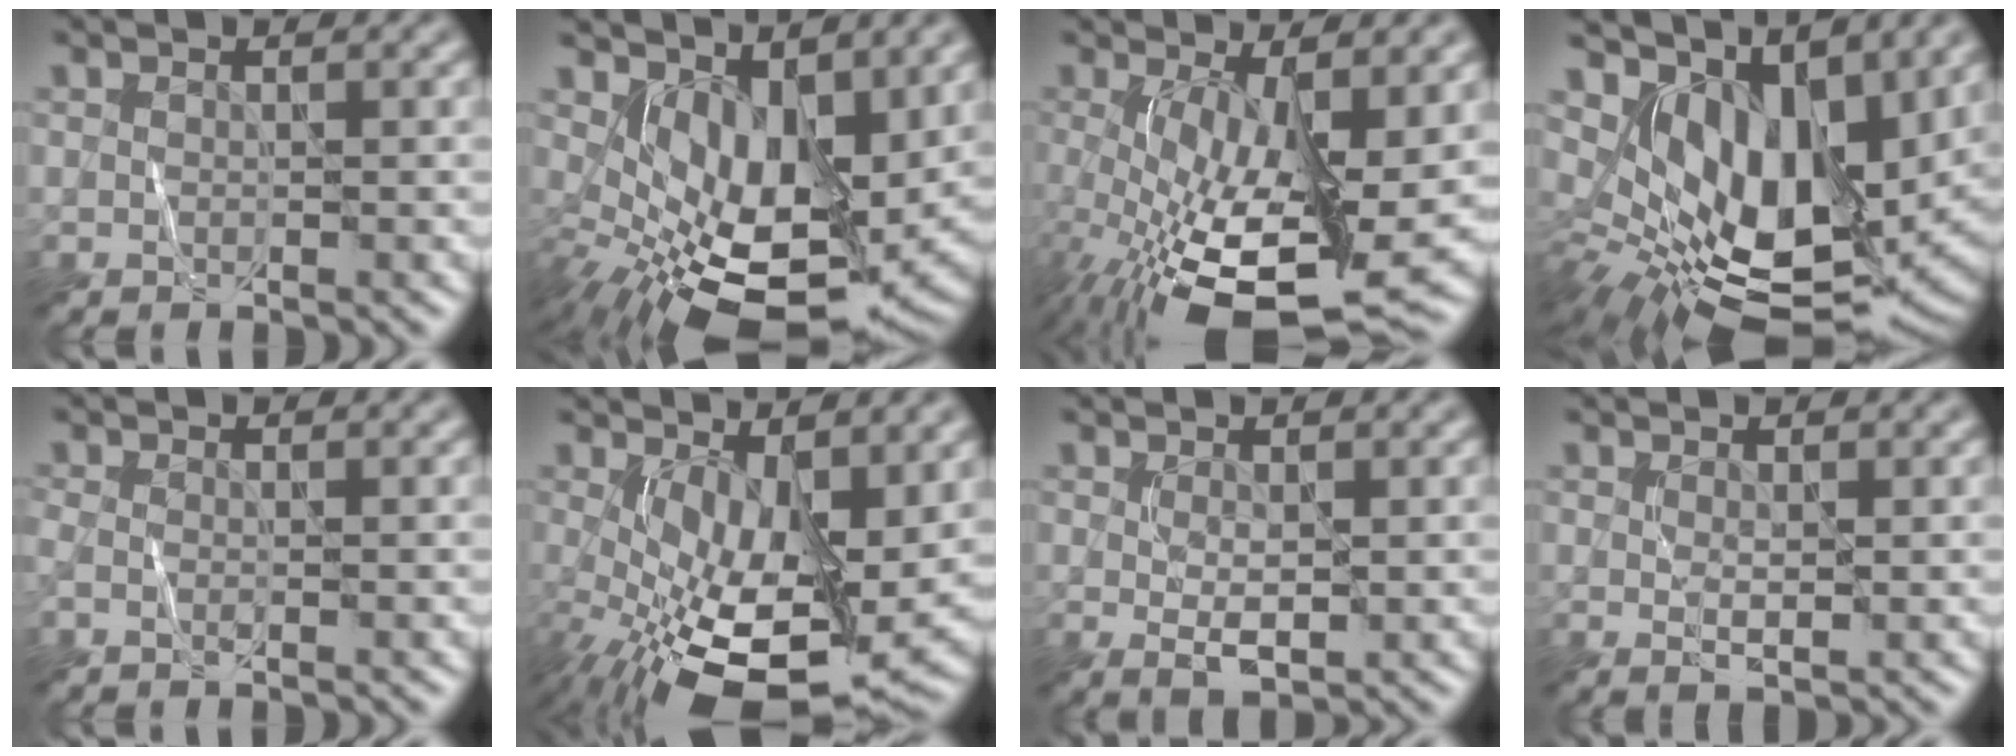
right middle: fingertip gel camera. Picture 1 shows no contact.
{"total": 11.3, "force": [1.0, 6.0, 9.5], "torque": [-0.164, -0.036, 0.036]}
{"total": 13.6, "force": [-2.5, 5.5, 12.2], "torque": [-0.216, -0.037, -0.026]}
{"total": 12.9, "force": [5.0, 6.8, 9.7], "torque": [-0.176, -0.003, 0.098]}
{"total": 0.8, "force": [-0.3, 0.2, 0.7], "torque": [-0.016, -0.001, -0.007]}
{"total": 11.4, "force": [-0.6, 5.5, 9.9], "torque": [-0.165, -0.036, 0.005]}
{"total": 1.8, "force": [0.2, 0.8, 1.6], "torque": [-0.030, -0.006, 0.009]}
{"total": 1.0, "force": [0.3, 0.3, 0.8], "torque": [-0.014, -0.006, 0.011]}